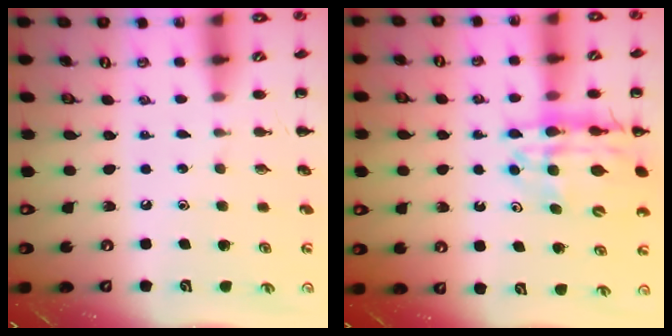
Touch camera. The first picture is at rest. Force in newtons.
{"total": 14.4, "press": 13.9, "slide": 3.6}